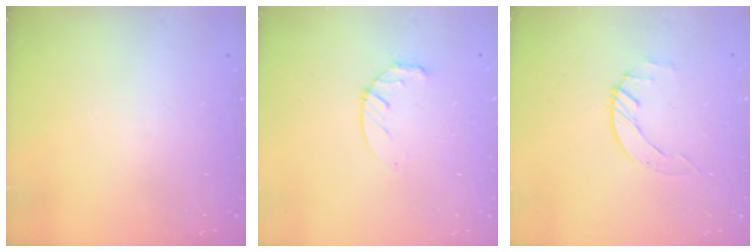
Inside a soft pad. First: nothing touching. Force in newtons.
{"total": 6.8, "press": 6.8, "slide": 0.8}
{"total": 2.0, "press": 2.0, "slide": 0.3}